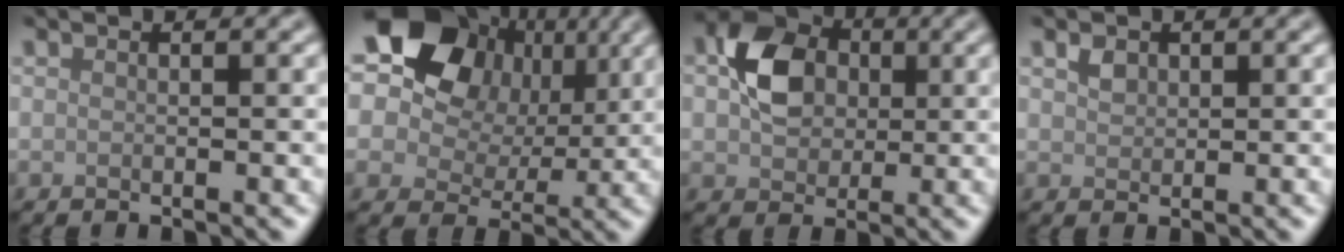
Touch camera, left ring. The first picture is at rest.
{"total": 15.4, "force": [6.0, 11.0, 8.8], "torque": [-0.153, 0.058, 0.084]}
{"total": 5.8, "force": [0.7, 4.6, 3.6], "torque": [-0.063, 0.010, 0.006]}
{"total": 1.1, "force": [0.6, 0.9, 0.4], "torque": [-0.010, 0.000, 0.012]}